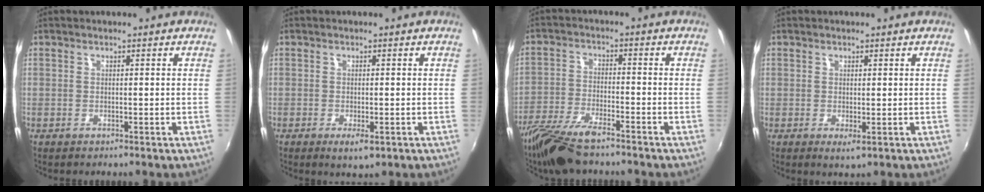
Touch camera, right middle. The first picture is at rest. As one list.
[{"total": 2.8, "force": [-1.2, 1.0, 2.4], "torque": [-0.044, -0.009, -0.016]}, {"total": 10.9, "force": [-8.8, 2.5, 6.0], "torque": [-0.138, -0.026, -0.169]}, {"total": 1.3, "force": [0.2, 0.8, 1.0], "torque": [-0.019, -0.003, 0.004]}]